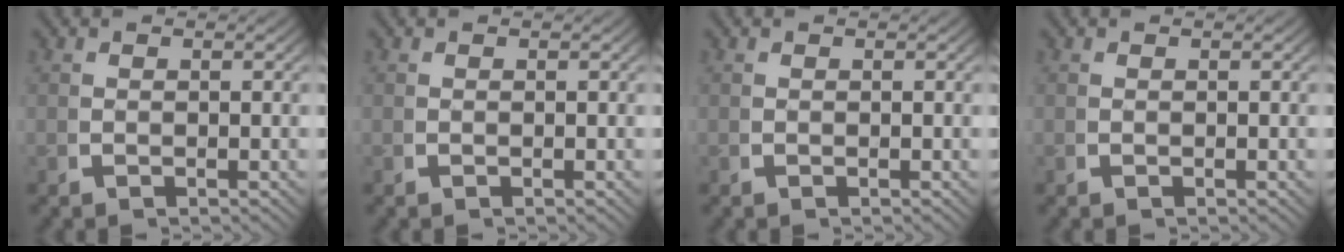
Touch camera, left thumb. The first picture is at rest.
{"total": 0.0}
{"total": 0.0}
{"total": 0.0}